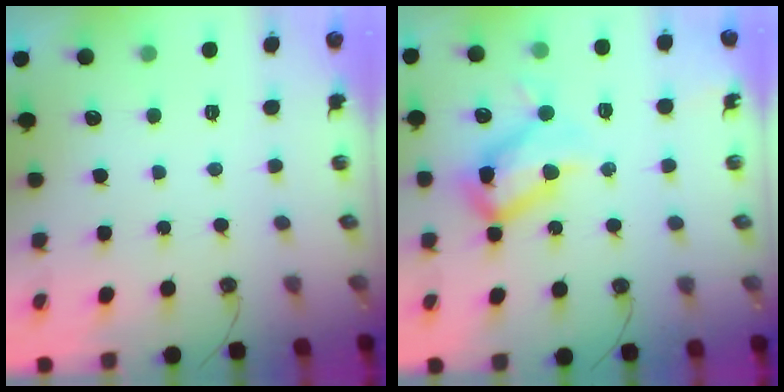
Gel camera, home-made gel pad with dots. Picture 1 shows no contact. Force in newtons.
{"total": 17.4, "press": 17.3, "slide": 1.4}